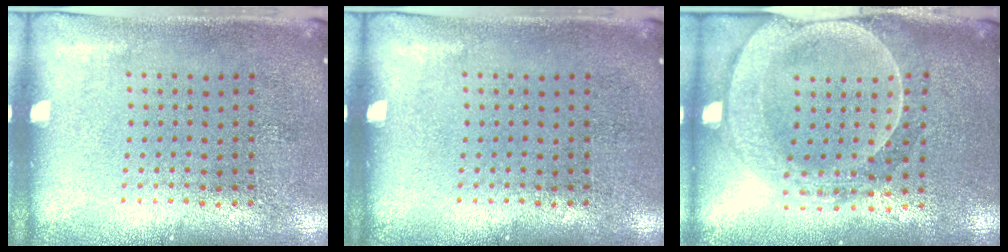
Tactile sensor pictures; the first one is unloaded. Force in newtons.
{"total": 0.0}
{"total": 2.3, "press": 2.1, "slide": 1.0}